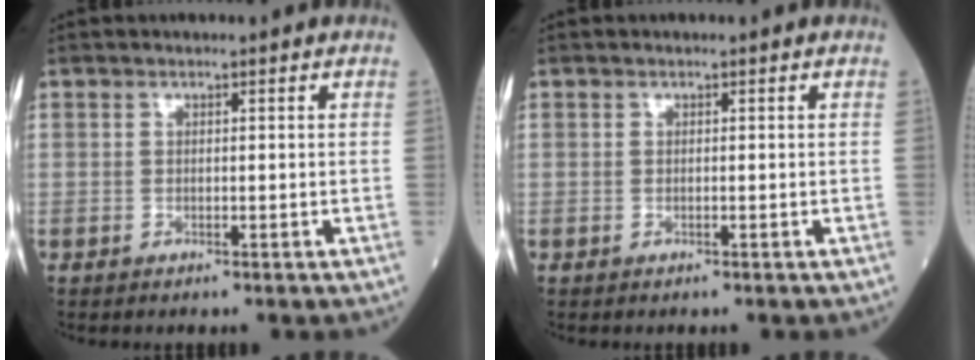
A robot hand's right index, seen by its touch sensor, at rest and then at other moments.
{"total": 0.0}